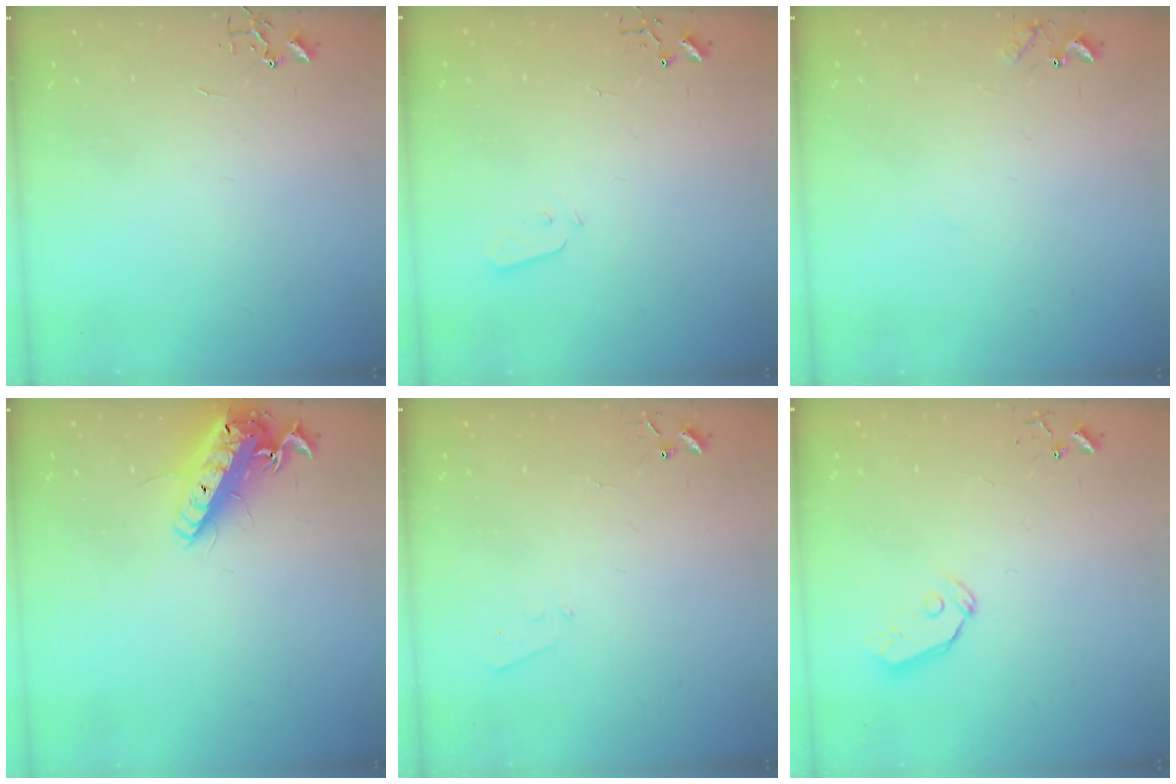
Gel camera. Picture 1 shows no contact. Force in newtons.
{"total": 2.5, "press": 2.5, "slide": 0.4}
{"total": 7.8, "press": 7.8, "slide": 0.5}
{"total": 16.1, "press": 15.8, "slide": 3.2}
{"total": 4.2, "press": 4.2, "slide": 0.6}
{"total": 5.3, "press": 5.3, "slide": 0.2}